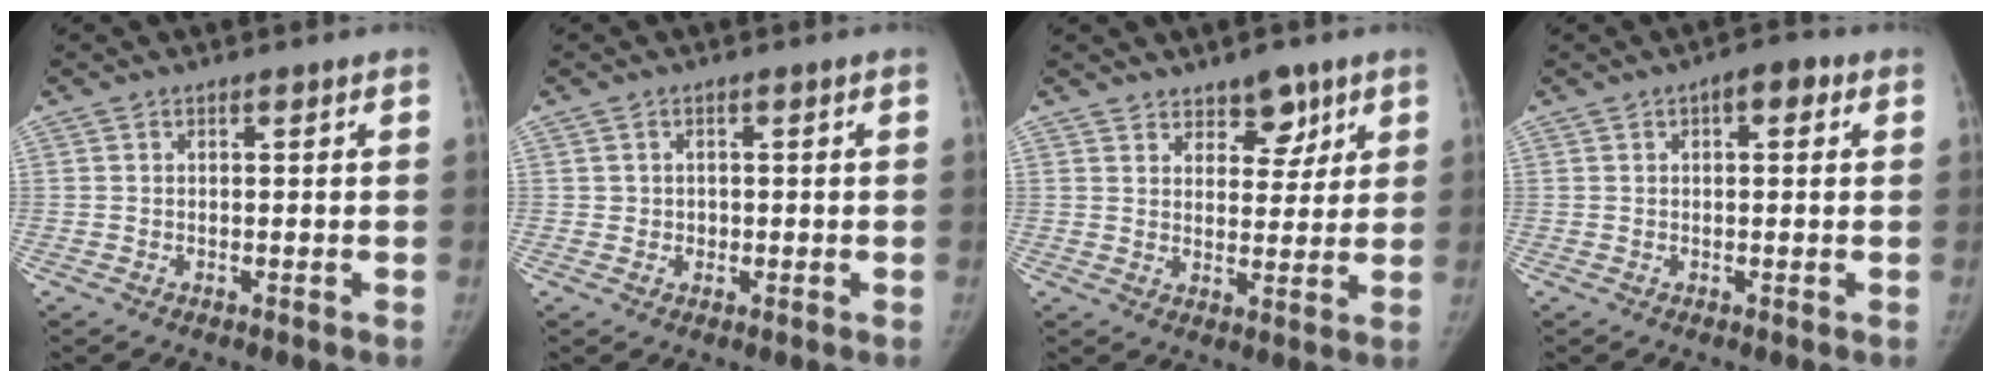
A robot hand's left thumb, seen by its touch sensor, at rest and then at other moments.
{"total": 1.7, "force": [0.0, 1.6, 0.3], "torque": [0.004, 0.003, 0.000]}
{"total": 6.1, "force": [4.0, 3.5, 2.9], "torque": [-0.005, -0.025, 0.062]}
{"total": 3.9, "force": [1.5, 1.8, 3.1], "torque": [-0.032, 0.006, 0.012]}